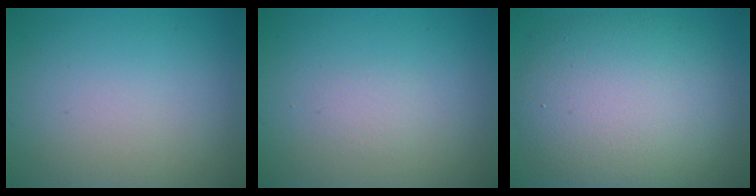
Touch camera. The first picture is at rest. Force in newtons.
{"total": 0.8, "press": 0.8, "slide": 0.1}
{"total": 10.6, "press": 10.5, "slide": 0.4}